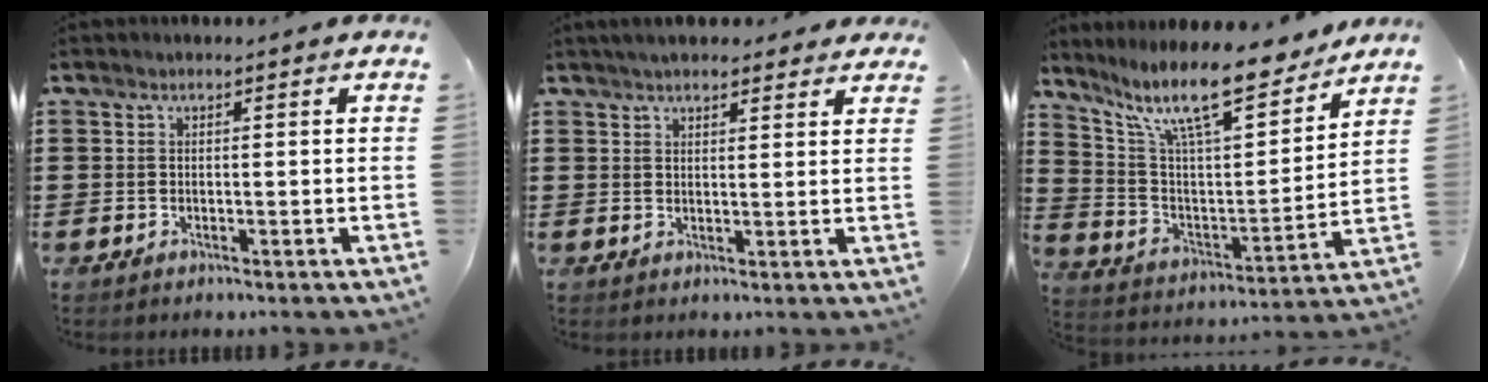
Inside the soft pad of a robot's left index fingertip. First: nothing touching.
{"total": 3.6, "force": [3.2, 0.8, 1.3], "torque": [-0.032, 0.000, 0.060]}
{"total": 13.8, "force": [11.0, 2.2, 8.0], "torque": [-0.175, -0.061, 0.188]}